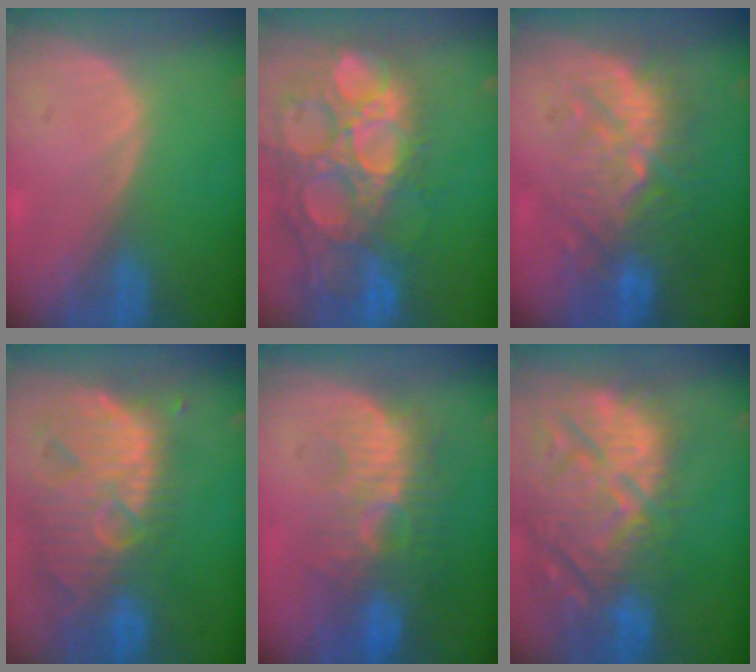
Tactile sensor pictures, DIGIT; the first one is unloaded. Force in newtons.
{"total": 15.8, "press": 13.1, "slide": 9.0}
{"total": 9.9, "press": 9.5, "slide": 2.5}
{"total": 13.2, "press": 11.4, "slide": 6.6}
{"total": 10.5, "press": 9.5, "slide": 4.5}
{"total": 15.2, "press": 12.9, "slide": 8.0}